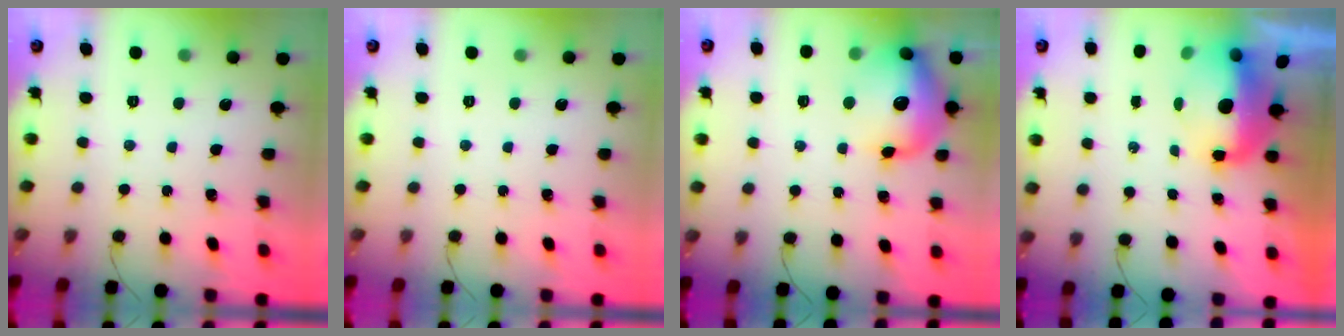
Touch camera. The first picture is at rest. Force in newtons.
{"total": 0.0}
{"total": 16.3, "press": 15.8, "slide": 3.8}
{"total": 14.6, "press": 9.4, "slide": 11.1}